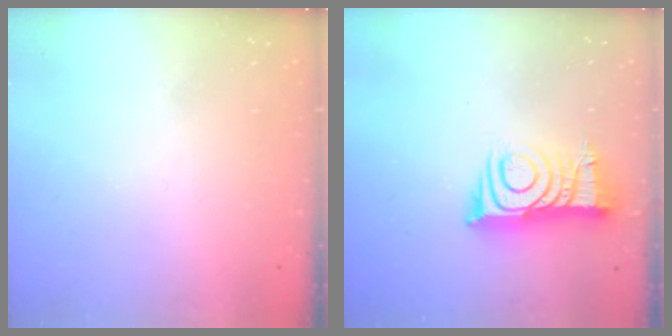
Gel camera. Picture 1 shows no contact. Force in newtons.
{"total": 11.0, "press": 11.0, "slide": 0.6}